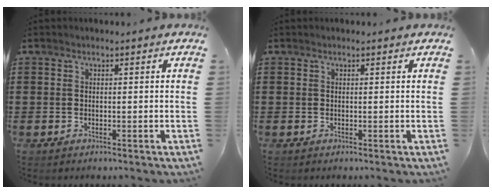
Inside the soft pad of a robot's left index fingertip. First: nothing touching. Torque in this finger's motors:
{"motor_torque": [-0.19, 0.41, -0.05, 0.01]}